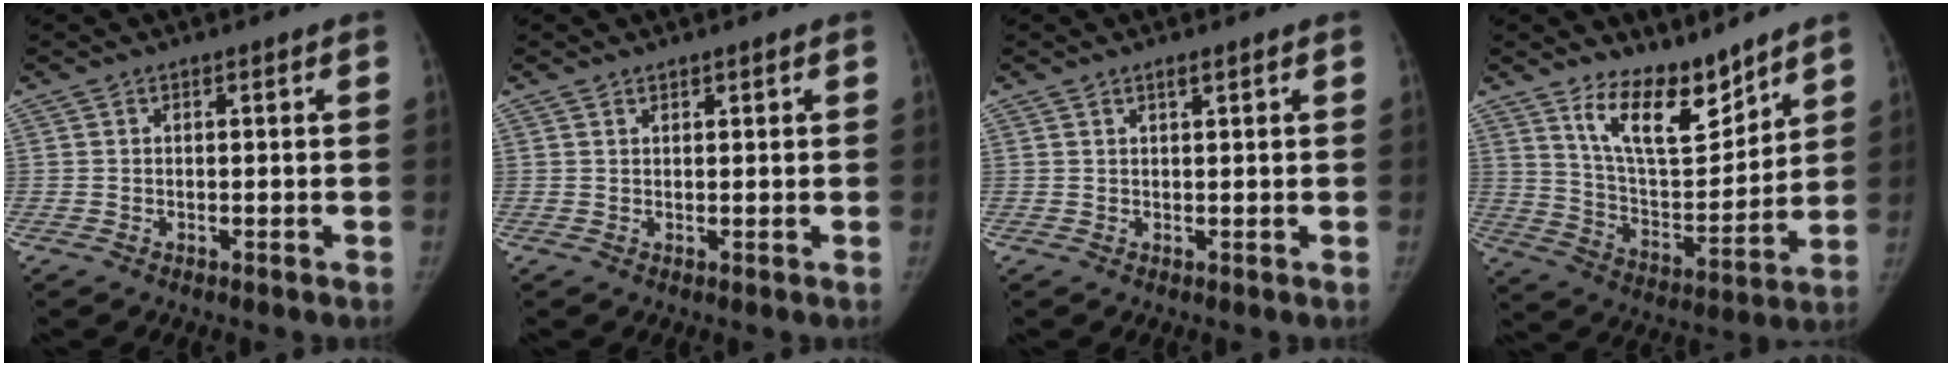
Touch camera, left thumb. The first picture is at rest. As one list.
[{"total": 0.6, "force": [0.6, 0.2, 0.1], "torque": [0.003, -0.005, 0.008]}, {"total": 1.0, "force": [0.7, 0.1, 0.7], "torque": [-0.009, -0.003, 0.013]}, {"total": 13.5, "force": [10.3, 4.9, 7.2], "torque": [-0.088, -0.083, 0.193]}]